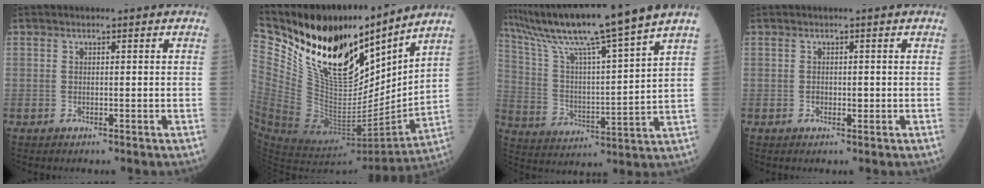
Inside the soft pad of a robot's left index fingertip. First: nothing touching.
{"total": 23.6, "force": [19.0, 7.4, 11.8], "torque": [-0.236, -0.024, 0.346]}
{"total": 17.9, "force": [15.0, -2.7, 9.4], "torque": [-0.170, -0.019, 0.252]}
{"total": 1.0, "force": [-0.2, 0.6, 0.7], "torque": [-0.011, 0.002, -0.003]}